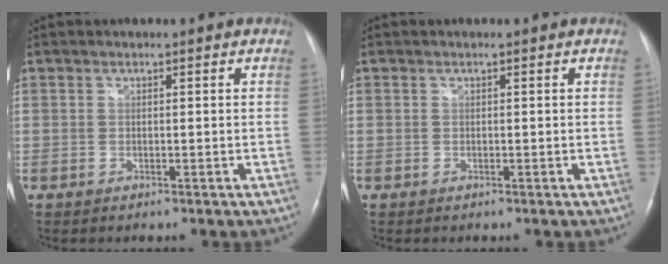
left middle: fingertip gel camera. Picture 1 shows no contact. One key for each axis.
{"total": 0.0}